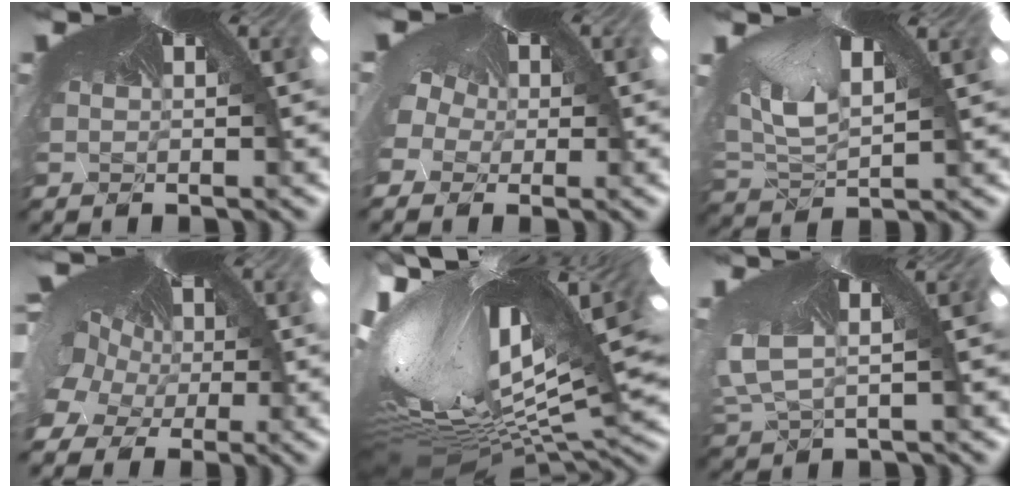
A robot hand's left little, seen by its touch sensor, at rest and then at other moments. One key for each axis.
{"total": 2.5, "fx": 0.5, "fy": 1.8, "fz": 1.7, "tx": -0.072, "ty": -0.016, "tz": 0.041}
{"total": 2.8, "fx": -2.1, "fy": 1.9, "fz": 0.0, "tx": -0.042, "ty": -0.057, "tz": 0.005}
{"total": 4.3, "fx": -2.2, "fy": 2.4, "fz": 2.7, "tx": -0.101, "ty": -0.026, "tz": -0.012}
{"total": 4.7, "fx": -3.9, "fy": -0.2, "fz": 2.5, "tx": -0.103, "ty": -0.112, "tz": -0.011}
{"total": 3.1, "fx": -3.0, "fy": 0.4, "fz": -0.6, "tx": -0.031, "ty": -0.050, "tz": -0.009}